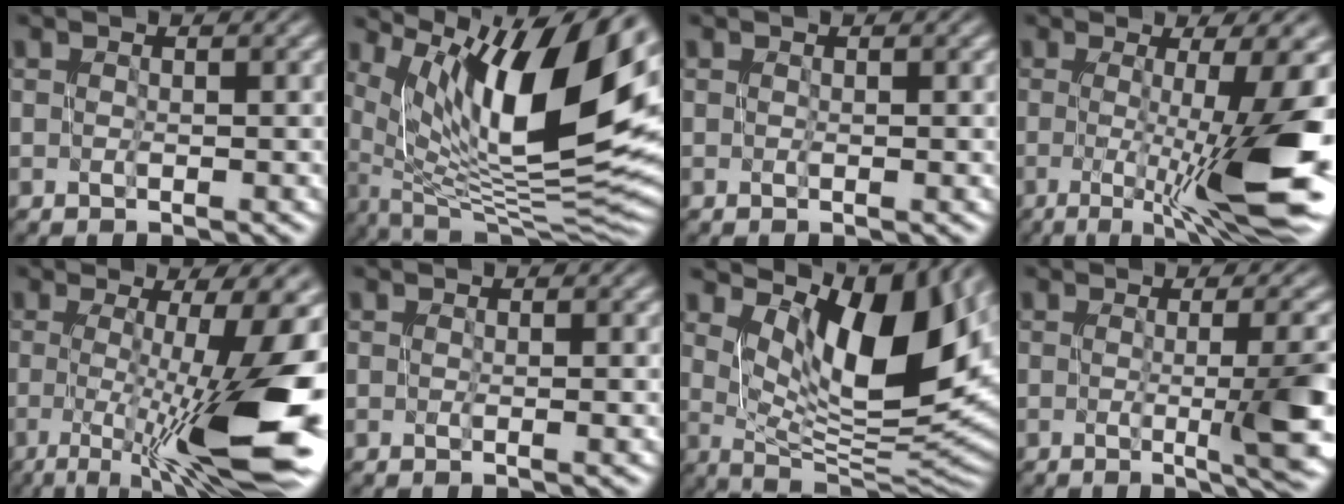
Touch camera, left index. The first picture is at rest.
{"total": 14.3, "force": [5.5, 5.3, 12.0], "torque": [-0.189, 0.002, 0.103]}
{"total": 0.0}
{"total": 9.5, "force": [-3.0, 2.2, 8.7], "torque": [-0.146, -0.008, -0.042]}
{"total": 12.4, "force": [-4.0, 3.7, 11.2], "torque": [-0.190, -0.014, -0.059]}
{"total": 0.9, "force": [-0.2, 0.3, 0.8], "torque": [-0.012, -0.001, -0.001]}
{"total": 11.5, "force": [4.2, 5.0, 9.5], "torque": [-0.138, -0.013, 0.083]}
{"total": 7.0, "force": [-2.0, 1.5, 6.5], "torque": [-0.081, -0.002, -0.024]}